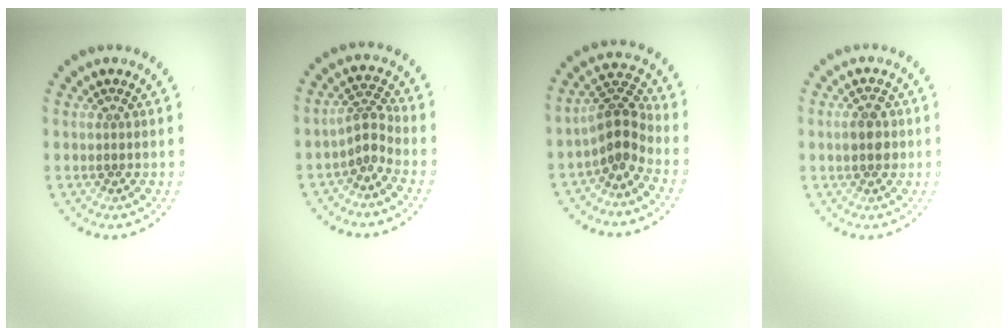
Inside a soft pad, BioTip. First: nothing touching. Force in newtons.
{"total": 2.3, "press": 1.5, "slide": 1.7}
{"total": 3.5, "press": 2.9, "slide": 2.0}
{"total": 2.2, "press": 2.2, "slide": 0.1}